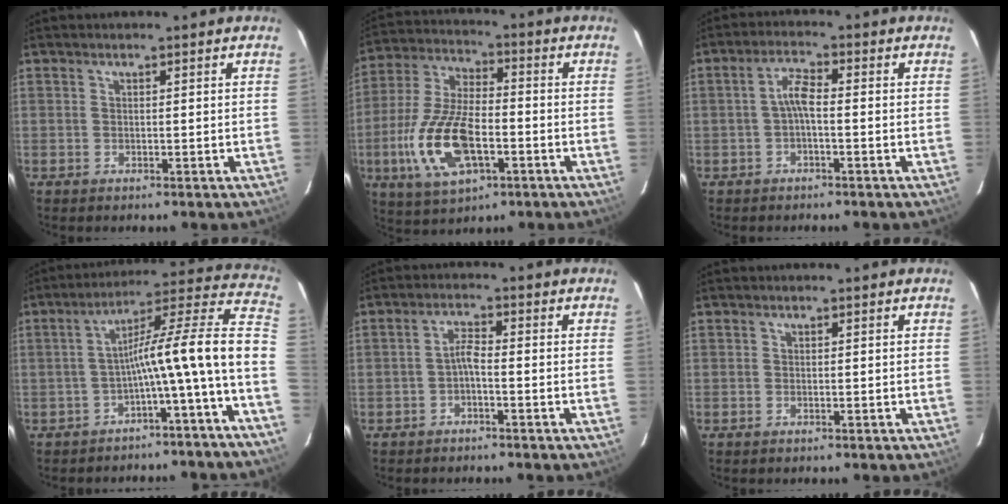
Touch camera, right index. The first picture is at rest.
{"total": 16.4, "force": [-5.2, 7.3, 13.8], "torque": [-0.299, -0.008, -0.094]}
{"total": 3.3, "force": [-0.9, 0.8, 3.1], "torque": [-0.065, 0.012, -0.020]}
{"total": 14.7, "force": [-4.9, -1.2, 13.8], "torque": [-0.174, 0.018, -0.087]}
{"total": 2.3, "force": [-1.3, 0.4, 1.8], "torque": [-0.040, 0.009, -0.027]}
{"total": 0.0}